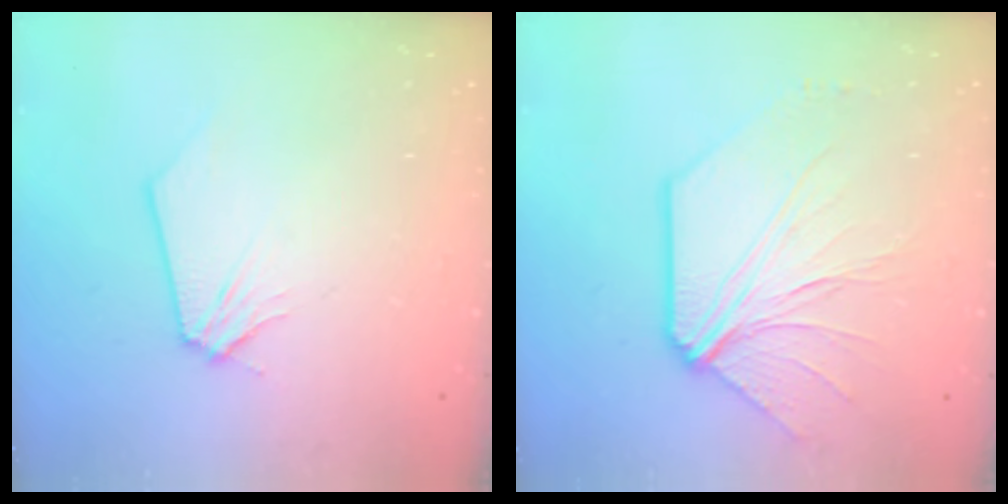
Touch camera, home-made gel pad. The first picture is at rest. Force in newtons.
{"total": 8.7, "press": 8.6, "slide": 1.0}